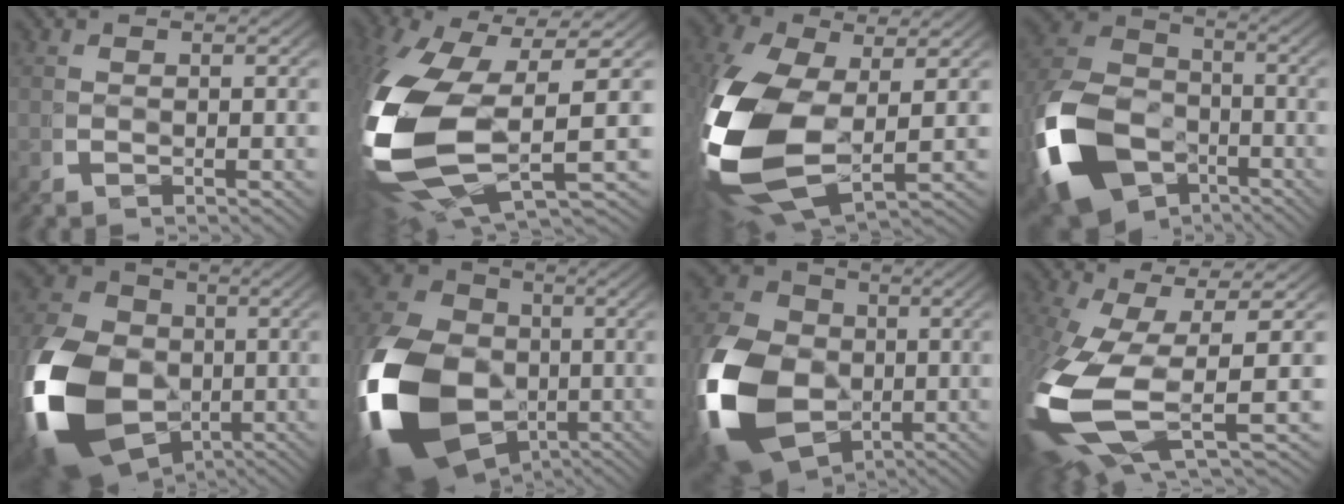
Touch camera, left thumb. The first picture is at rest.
{"total": 17.6, "force": [-1.6, 10.1, 14.2], "torque": [-0.353, -0.052, 0.009]}
{"total": 14.6, "force": [-1.2, 9.1, 11.4], "torque": [-0.298, -0.063, 0.015]}
{"total": 14.6, "force": [-4.5, 11.0, 8.5], "torque": [-0.197, -0.059, -0.054]}
{"total": 17.9, "force": [-3.5, 13.3, 11.5], "torque": [-0.274, -0.067, -0.029]}
{"total": 20.8, "force": [-3.7, 15.3, 13.6], "torque": [-0.311, -0.074, -0.029]}
{"total": 14.9, "force": [-2.8, 11.1, 9.6], "torque": [-0.227, -0.047, -0.025]}
{"total": 12.8, "force": [-1.1, 6.4, 11.0], "torque": [-0.269, -0.044, 0.008]}